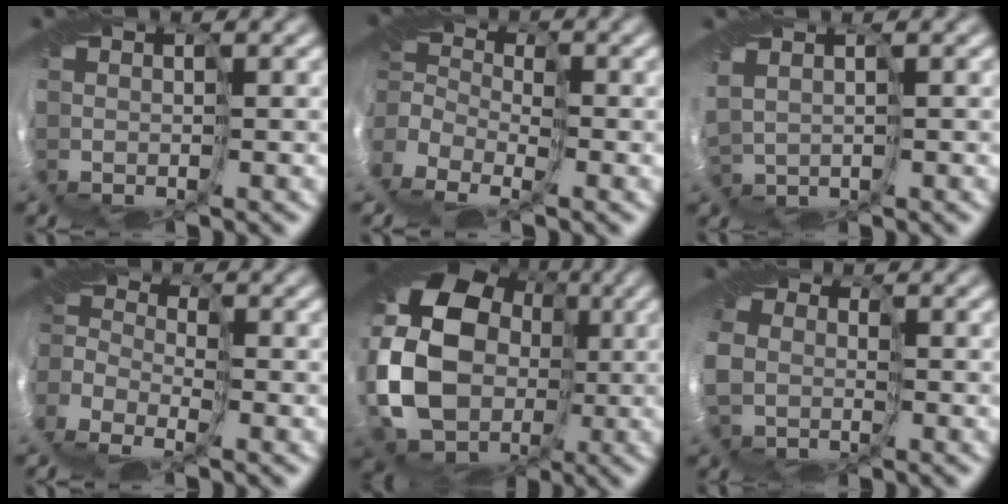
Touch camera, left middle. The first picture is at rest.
{"total": 6.9, "force": [-5.4, 3.8, 1.8], "torque": [-0.016, -0.031, -0.113]}
{"total": 1.5, "force": [-0.4, 0.7, 1.3], "torque": [-0.028, -0.009, -0.010]}
{"total": 4.9, "force": [-4.0, 2.6, 1.3], "torque": [0.013, -0.014, -0.092]}
{"total": 16.9, "force": [-2.0, 13.7, 9.8], "torque": [-0.180, -0.016, -0.074]}
{"total": 2.3, "force": [-0.9, 2.0, 0.5], "torque": [-0.007, -0.023, -0.024]}